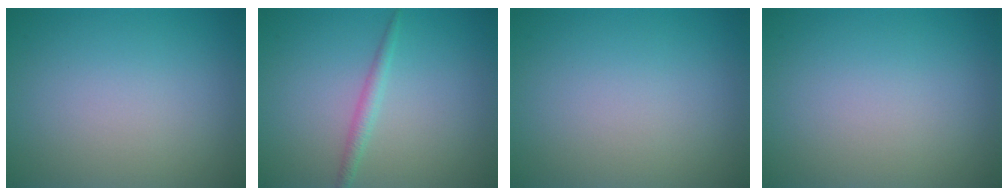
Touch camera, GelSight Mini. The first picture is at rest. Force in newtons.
{"total": 1.4, "press": 1.4, "slide": 0.1}
{"total": 0.0}
{"total": 0.0}